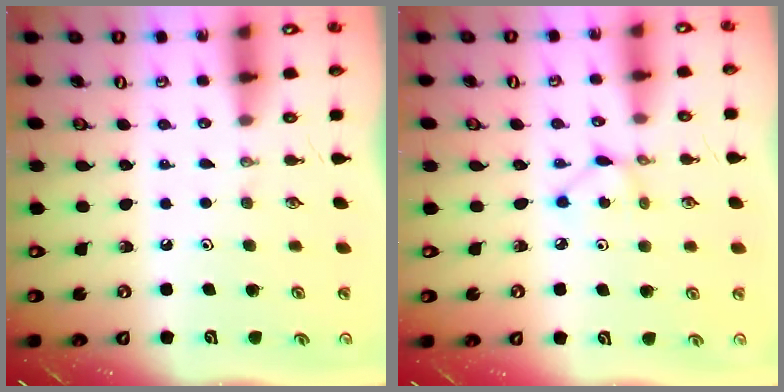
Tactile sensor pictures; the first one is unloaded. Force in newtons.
{"total": 2.4, "press": 2.4, "slide": 0.1}